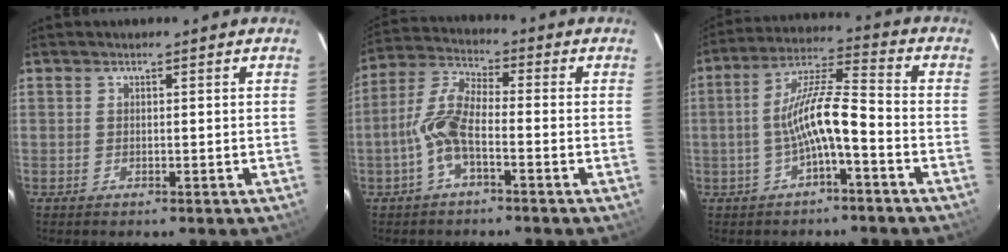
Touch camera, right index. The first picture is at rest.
{"total": 8.0, "force": [-2.8, 2.7, 7.0], "torque": [-0.158, 0.012, -0.061]}
{"total": 9.4, "force": [-3.0, 1.5, 8.8], "torque": [-0.181, 0.018, -0.054]}